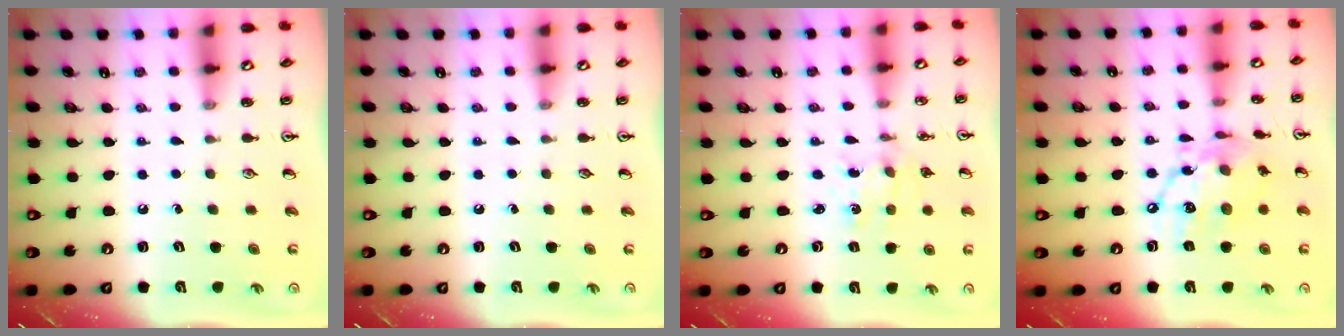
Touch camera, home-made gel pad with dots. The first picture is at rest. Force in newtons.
{"total": 0.0}
{"total": 1.0, "press": 0.9, "slide": 0.1}
{"total": 14.4, "press": 14.3, "slide": 1.0}